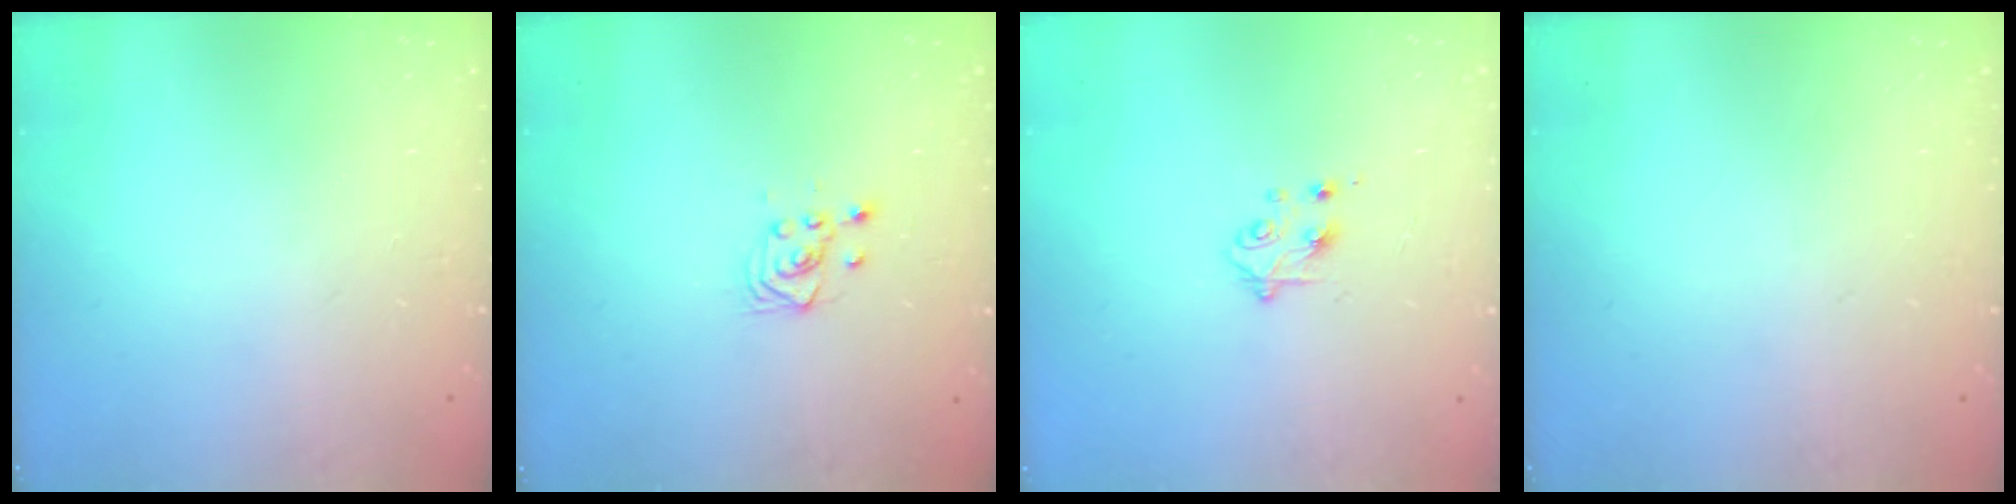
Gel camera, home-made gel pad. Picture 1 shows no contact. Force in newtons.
{"total": 3.6, "press": 3.4, "slide": 1.4}
{"total": 4.9, "press": 4.8, "slide": 0.7}
{"total": 0.0}